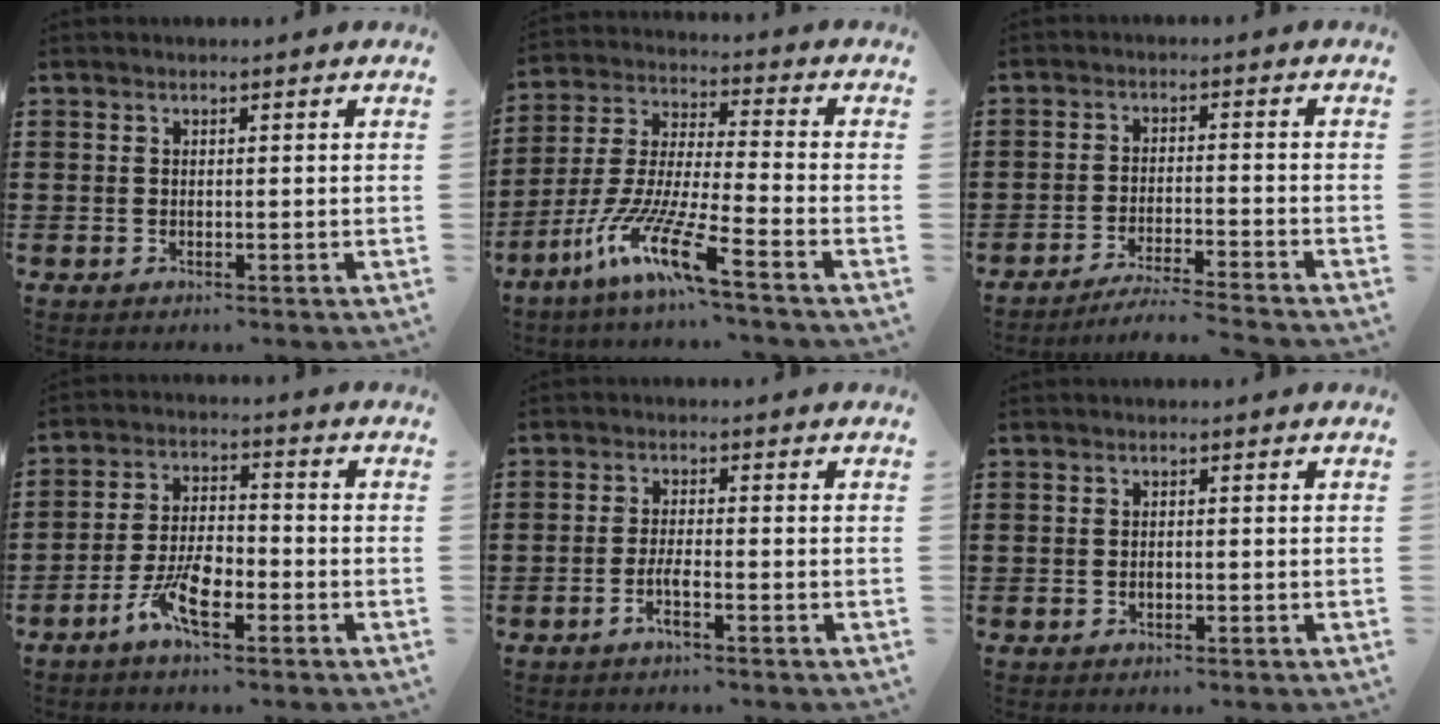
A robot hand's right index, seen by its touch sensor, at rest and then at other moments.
{"total": 11.9, "force": [-8.7, 0.5, 8.0], "torque": [-0.187, -0.008, -0.177]}
{"total": 4.0, "force": [-3.9, -0.5, 1.1], "torque": [-0.020, -0.006, -0.078]}
{"total": 6.9, "force": [-3.9, 2.5, 5.1], "torque": [-0.115, -0.001, -0.077]}
{"total": 2.6, "force": [-1.4, 0.3, 2.2], "torque": [-0.046, -0.004, -0.026]}
{"total": 0.8, "force": [-0.4, 0.3, 0.6], "torque": [-0.013, -0.005, -0.005]}